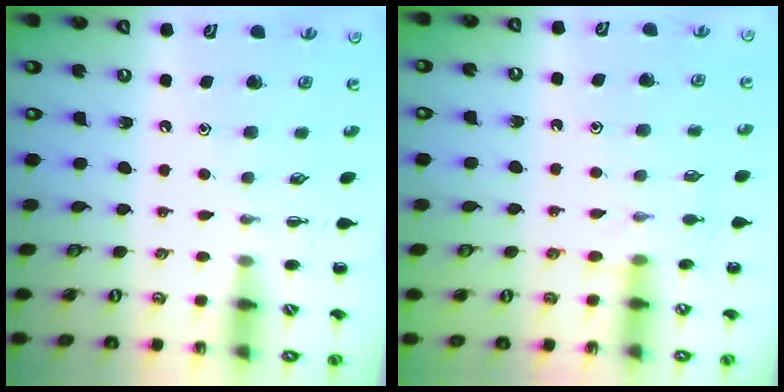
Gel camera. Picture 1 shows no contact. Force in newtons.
{"total": 6.2, "press": 6.1, "slide": 0.8}